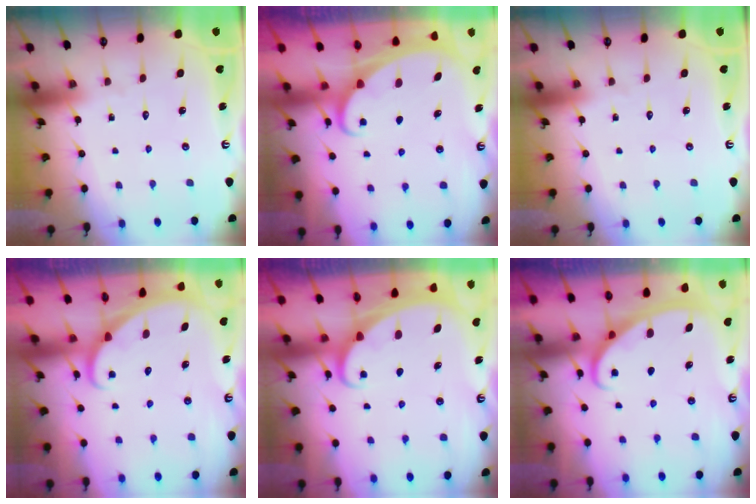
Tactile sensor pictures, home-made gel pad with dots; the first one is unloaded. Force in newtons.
{"total": 1.9, "press": 1.9, "slide": 0.3}
{"total": 0.0}
{"total": 1.8, "press": 1.8, "slide": 0.1}
{"total": 2.0, "press": 2.0, "slide": 0.2}
{"total": 2.8, "press": 2.8, "slide": 0.4}